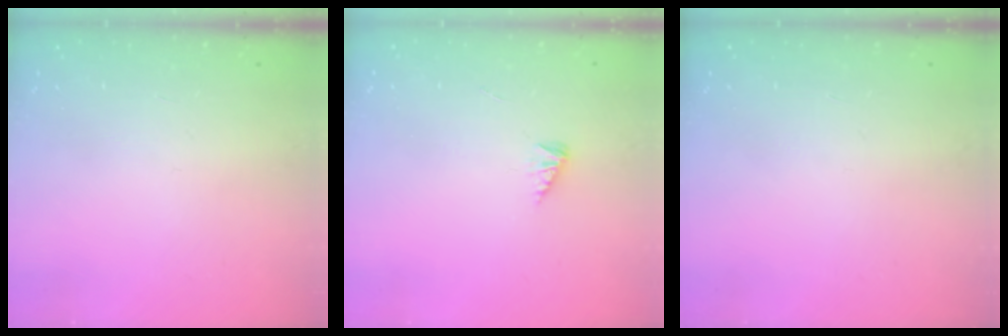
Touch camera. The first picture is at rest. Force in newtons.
{"total": 1.8, "press": 1.7, "slide": 0.3}
{"total": 0.0}